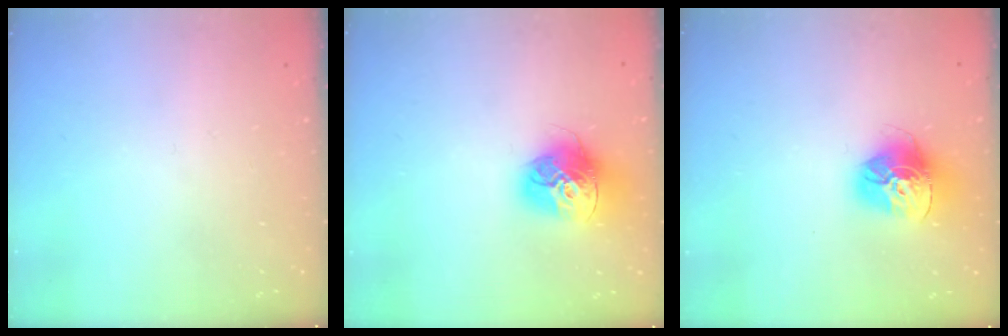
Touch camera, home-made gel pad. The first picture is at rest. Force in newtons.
{"total": 15.9, "press": 15.8, "slide": 1.7}
{"total": 16.3, "press": 16.2, "slide": 1.5}